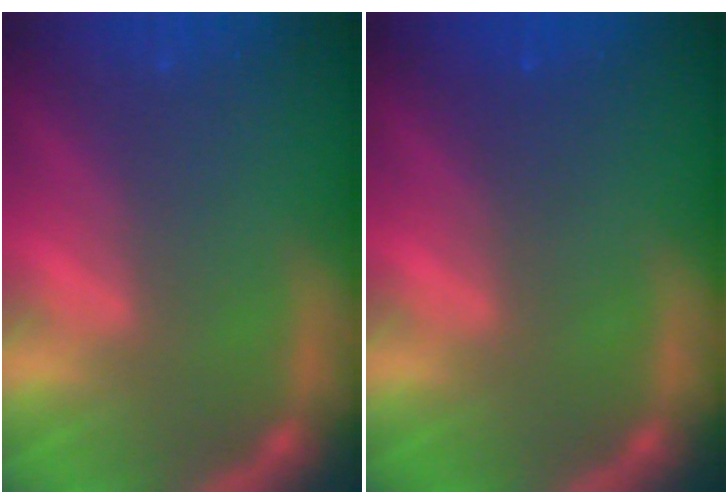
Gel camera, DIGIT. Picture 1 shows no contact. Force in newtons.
{"total": 1.0}